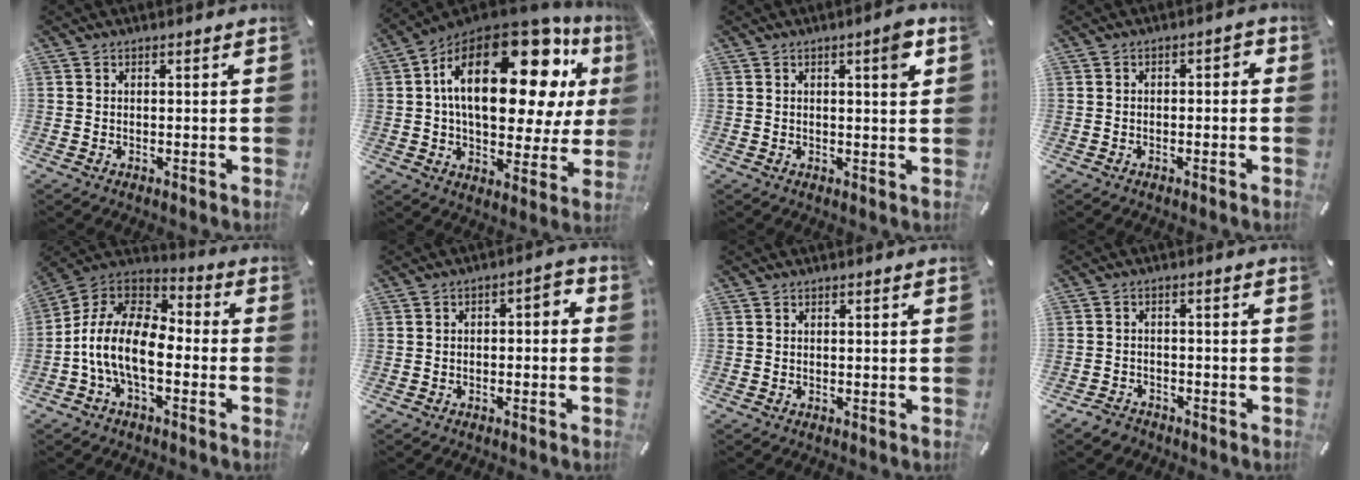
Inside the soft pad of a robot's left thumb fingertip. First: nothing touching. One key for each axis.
{"total": 28.2, "fx": 9.5, "fy": 13.4, "fz": 22.9, "tx": -0.379, "ty": -0.061, "tz": 0.154}
{"total": 4.9, "fx": 1.9, "fy": 1.0, "fz": 4.4, "tx": -0.055, "ty": -0.009, "tz": 0.024}
{"total": 2.2, "fx": -1.6, "fy": 1.0, "fz": 1.0, "tx": -0.019, "ty": 0.012, "tz": -0.033}
{"total": 13.9, "fx": -5.2, "fy": 7.3, "fz": 10.6, "tx": -0.233, "ty": 0.006, "tz": -0.101}
{"total": 3.2, "fx": -2.3, "fy": 1.6, "fz": 1.7, "tx": -0.027, "ty": 0.019, "tz": -0.045}
{"total": 0.0}
{"total": 3.2, "fx": -2.6, "fy": 1.8, "fz": 0.6, "tx": -0.017, "ty": 0.015, "tz": -0.054}